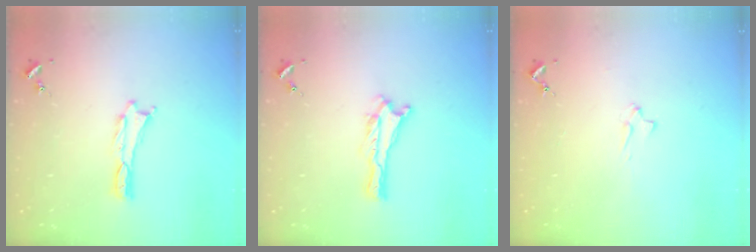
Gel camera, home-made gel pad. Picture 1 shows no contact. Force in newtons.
{"total": 0.0}
{"total": 2.1, "press": 2.1, "slide": 0.3}